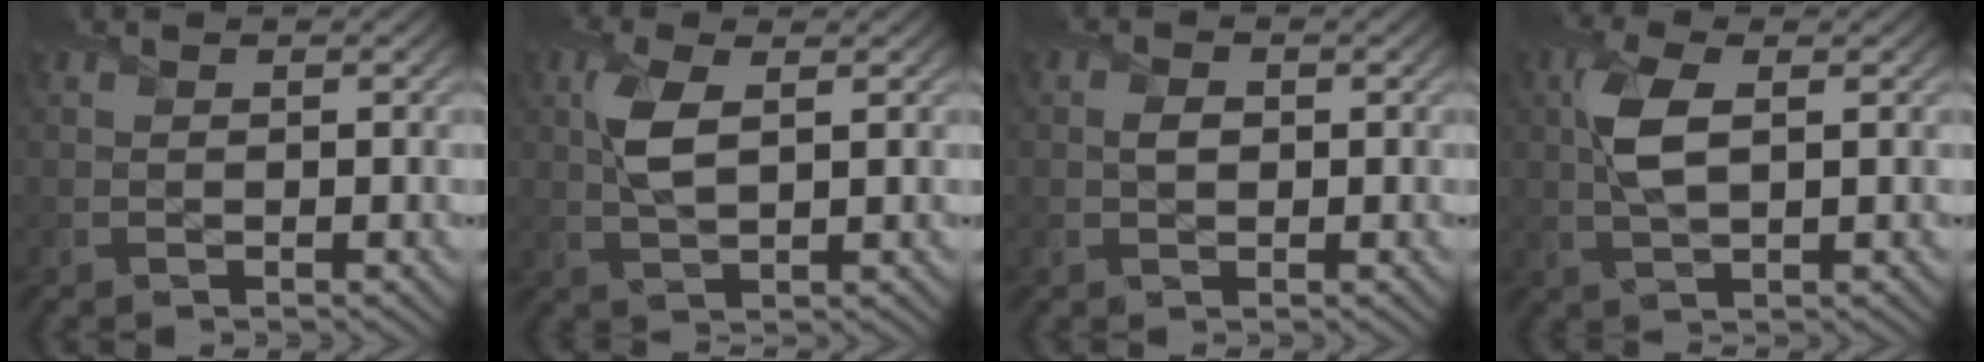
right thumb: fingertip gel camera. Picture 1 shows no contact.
{"total": 4.2, "force": [1.1, 1.6, 3.7], "torque": [-0.092, 0.002, 0.024]}
{"total": 1.2, "force": [0.0, 1.0, 0.6], "torque": [-0.011, -0.003, 0.000]}
{"total": 5.0, "force": [0.9, 2.0, 4.5], "torque": [-0.109, 0.004, 0.020]}